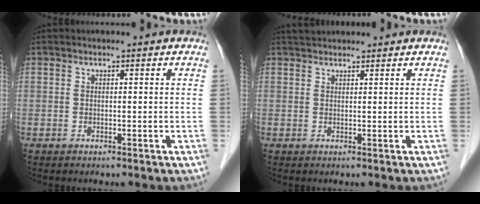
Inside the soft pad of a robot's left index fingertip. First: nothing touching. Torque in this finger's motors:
{"motor_torque": [-0.02, -0.15, 0.05, 0.01]}